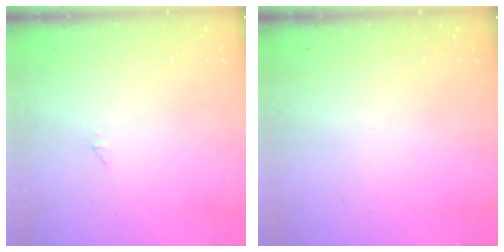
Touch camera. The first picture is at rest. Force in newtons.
{"total": 0.0}